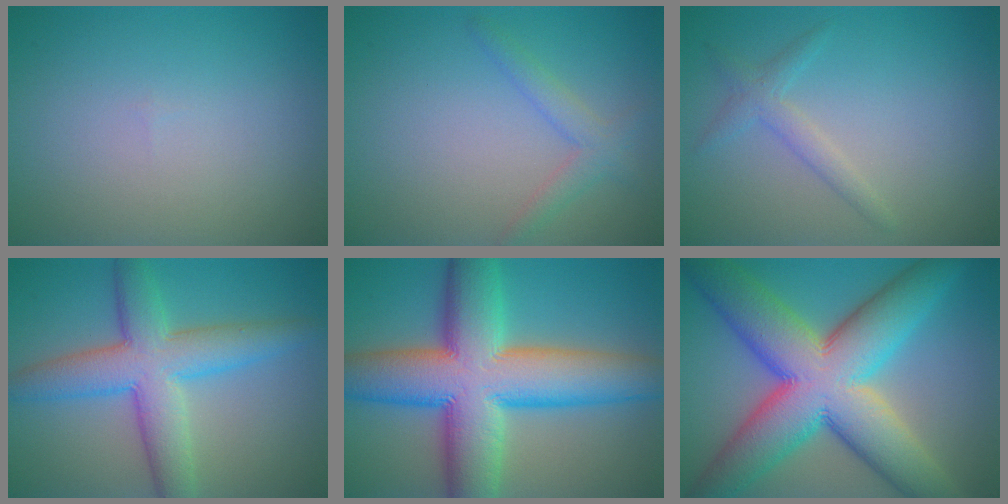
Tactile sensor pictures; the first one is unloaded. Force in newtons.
{"total": 2.1, "press": 2.1, "slide": 0.1}
{"total": 1.8, "press": 1.8, "slide": 0.0}
{"total": 7.3, "press": 7.3, "slide": 0.1}
{"total": 14.3, "press": 14.3, "slide": 0.8}
{"total": 14.6, "press": 14.6, "slide": 0.3}